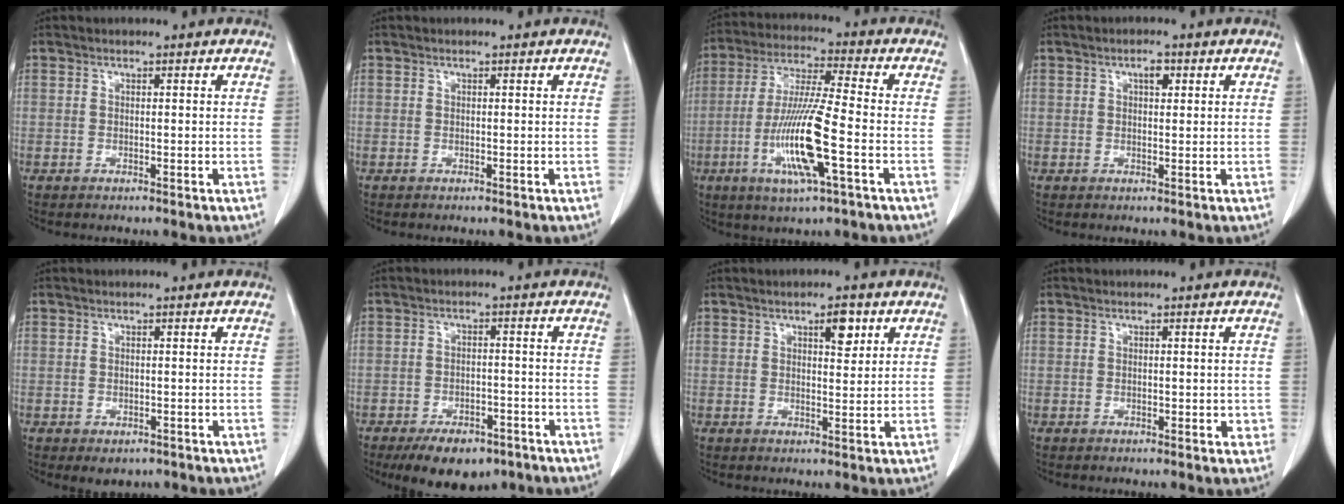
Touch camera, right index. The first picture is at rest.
{"total": 0.0}
{"total": 13.6, "force": [-4.0, 0.5, 13.0], "torque": [-0.263, -0.016, -0.079]}
{"total": 1.9, "force": [0.8, 0.8, 1.5], "torque": [-0.024, 0.001, 0.011]}
{"total": 2.2, "force": [-1.2, 1.6, 0.9], "torque": [-0.008, -0.001, -0.005]}
{"total": 8.9, "force": [-6.3, 4.2, 4.6], "torque": [-0.065, -0.001, -0.095]}
{"total": 3.6, "force": [1.9, 1.2, 2.8], "torque": [-0.041, -0.002, 0.028]}
{"total": 1.6, "force": [0.0, 1.0, 1.3], "torque": [-0.013, 0.002, 0.003]}